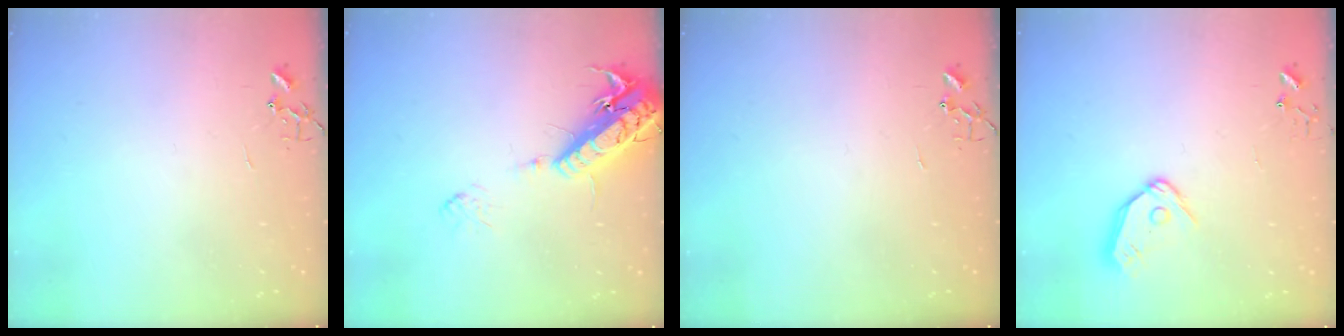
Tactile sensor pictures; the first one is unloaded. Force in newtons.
{"total": 16.4, "press": 15.9, "slide": 3.8}
{"total": 0.0}
{"total": 9.4, "press": 9.4, "slide": 0.7}